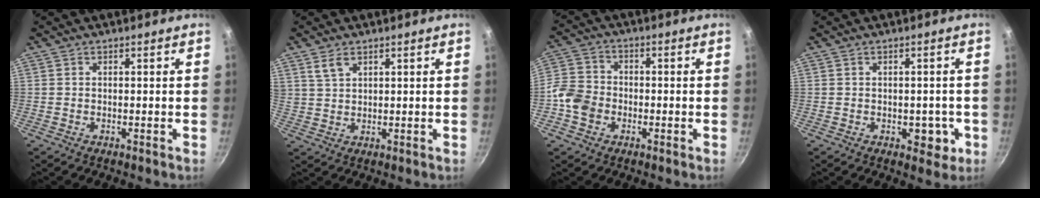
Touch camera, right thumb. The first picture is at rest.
{"total": 3.8, "force": [2.3, 2.1, 2.1], "torque": [-0.033, -0.005, 0.049]}
{"total": 6.9, "force": [-2.2, 5.7, 3.2], "torque": [-0.044, 0.020, -0.058]}
{"total": 4.5, "force": [-1.1, 3.0, 3.2], "torque": [-0.008, 0.005, -0.011]}